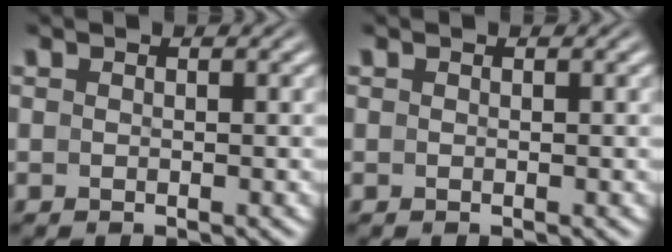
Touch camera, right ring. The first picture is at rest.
{"total": 0.0}